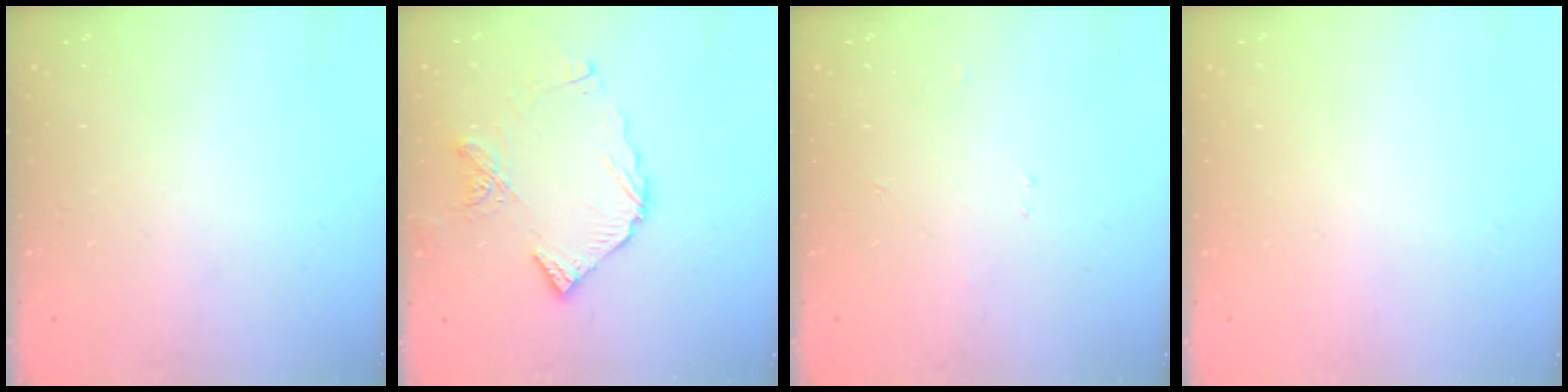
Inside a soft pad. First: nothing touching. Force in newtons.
{"total": 10.6, "press": 10.5, "slide": 1.2}
{"total": 2.4, "press": 2.4, "slide": 0.3}
{"total": 1.8, "press": 1.8, "slide": 0.1}